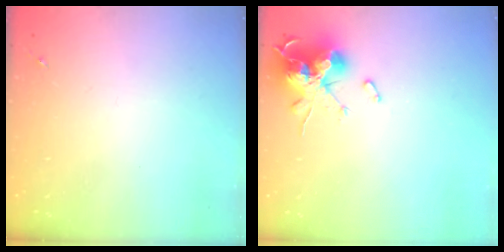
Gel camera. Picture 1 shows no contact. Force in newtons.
{"total": 16.4, "press": 16.4, "slide": 0.1}